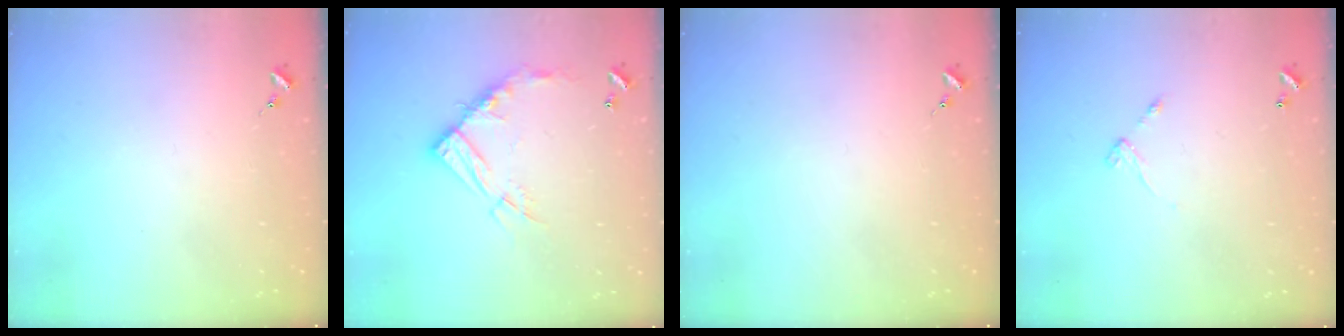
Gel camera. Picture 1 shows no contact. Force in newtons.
{"total": 12.7, "press": 12.7, "slide": 1.1}
{"total": 0.0}
{"total": 5.0, "press": 5.0, "slide": 0.3}